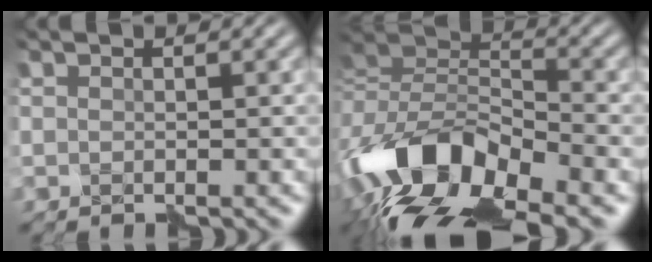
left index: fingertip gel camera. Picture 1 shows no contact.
{"total": 13.9, "force": [-7.2, 7.2, 9.6], "torque": [-0.205, -0.001, -0.124]}